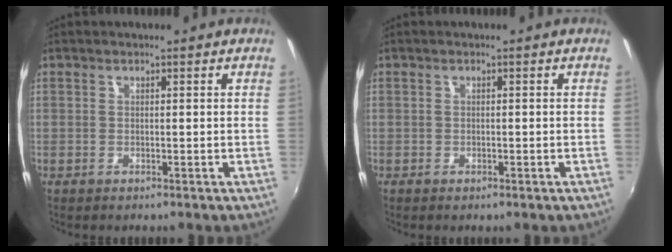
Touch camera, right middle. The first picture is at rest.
{"total": 0.8, "force": [-0.6, 0.5, 0.3], "torque": [-0.006, -0.006, -0.011]}